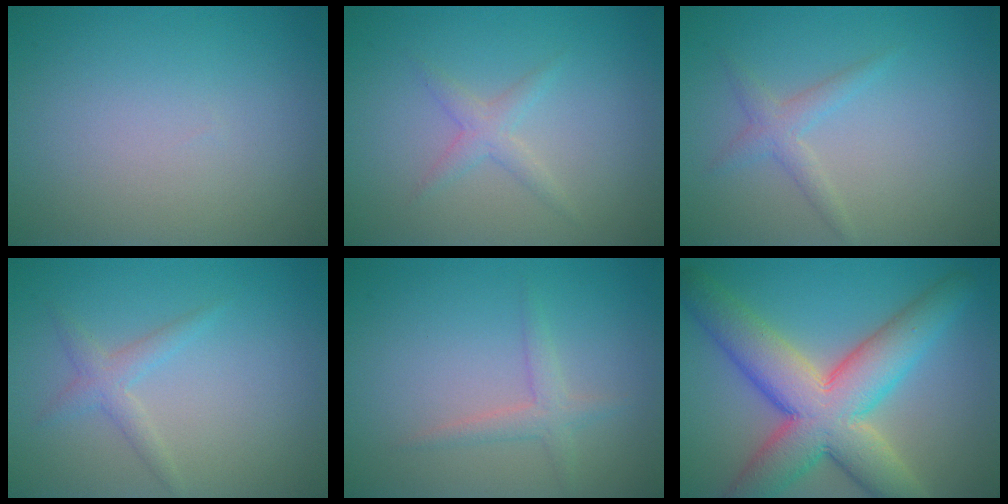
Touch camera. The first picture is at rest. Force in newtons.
{"total": 1.6, "press": 1.6, "slide": 0.0}
{"total": 1.8, "press": 1.8, "slide": 0.1}
{"total": 1.8, "press": 1.8, "slide": 0.1}
{"total": 1.8, "press": 1.8, "slide": 0.0}
{"total": 10.7, "press": 10.7, "slide": 0.6}